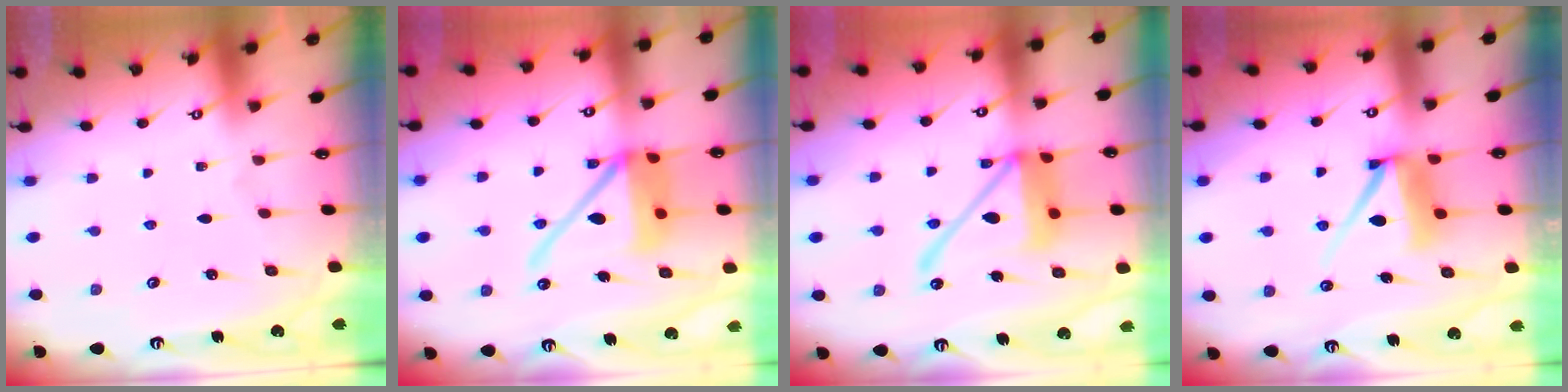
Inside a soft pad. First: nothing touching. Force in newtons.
{"total": 14.7, "press": 14.6, "slide": 2.0}
{"total": 16.0, "press": 15.9, "slide": 1.8}
{"total": 8.8, "press": 8.7, "slide": 0.9}